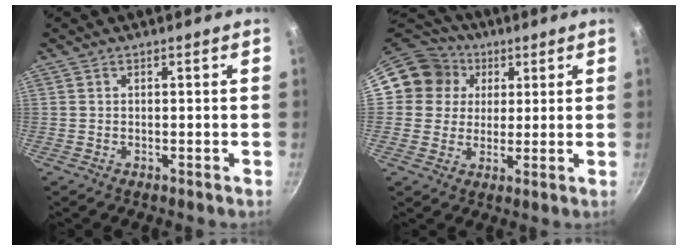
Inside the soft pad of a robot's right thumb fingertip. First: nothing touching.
{"total": 11.2, "force": [3.3, 10.4, 2.5], "torque": [-0.013, 0.015, 0.042]}